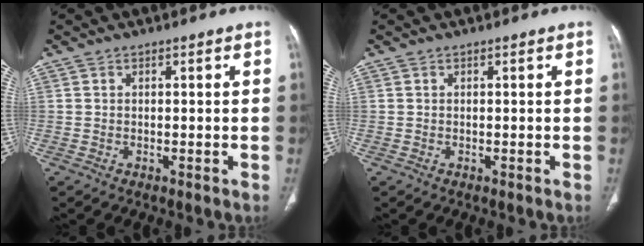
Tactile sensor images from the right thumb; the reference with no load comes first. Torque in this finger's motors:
{"motor_torque": [-0.05, 0.03, -0.13, 0.02, 0.02]}